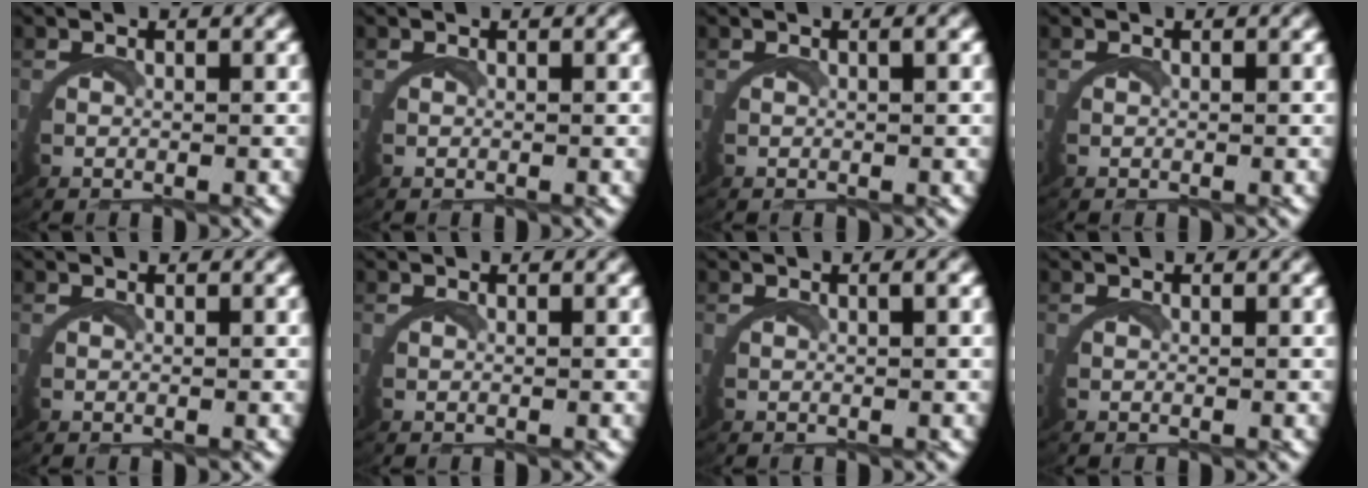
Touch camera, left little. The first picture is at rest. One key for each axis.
{"total": 0.0}
{"total": 0.6, "fx": 0.1, "fy": -0.1, "fz": 0.5, "tx": -0.011, "ty": 0.005, "tz": 0.002}
{"total": 0.0}
{"total": 0.0}
{"total": 0.0}
{"total": 0.6, "fx": 0.1, "fy": -0.2, "fz": 0.6, "tx": -0.013, "ty": 0.005, "tz": 0.002}
{"total": 0.0}